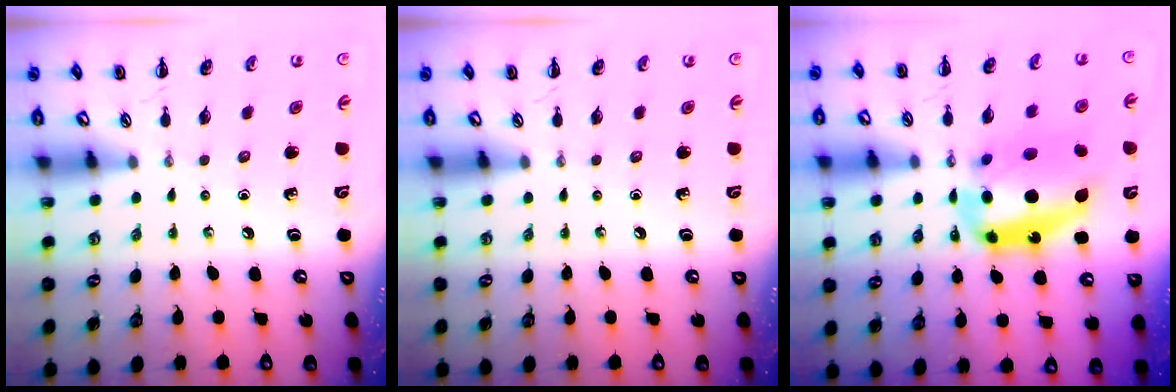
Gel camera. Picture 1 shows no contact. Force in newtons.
{"total": 0.0}
{"total": 17.8, "press": 17.2, "slide": 4.5}